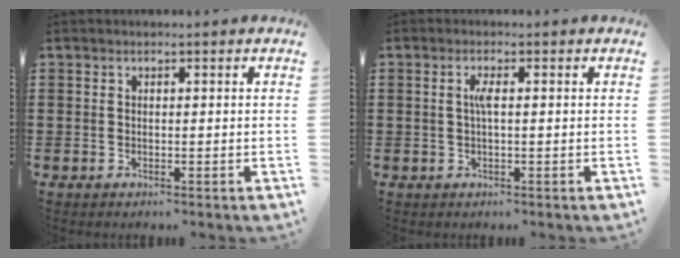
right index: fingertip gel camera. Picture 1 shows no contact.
{"total": 2.0, "force": [0.0, 0.3, 2.0], "torque": [-0.040, -0.002, 0.000]}